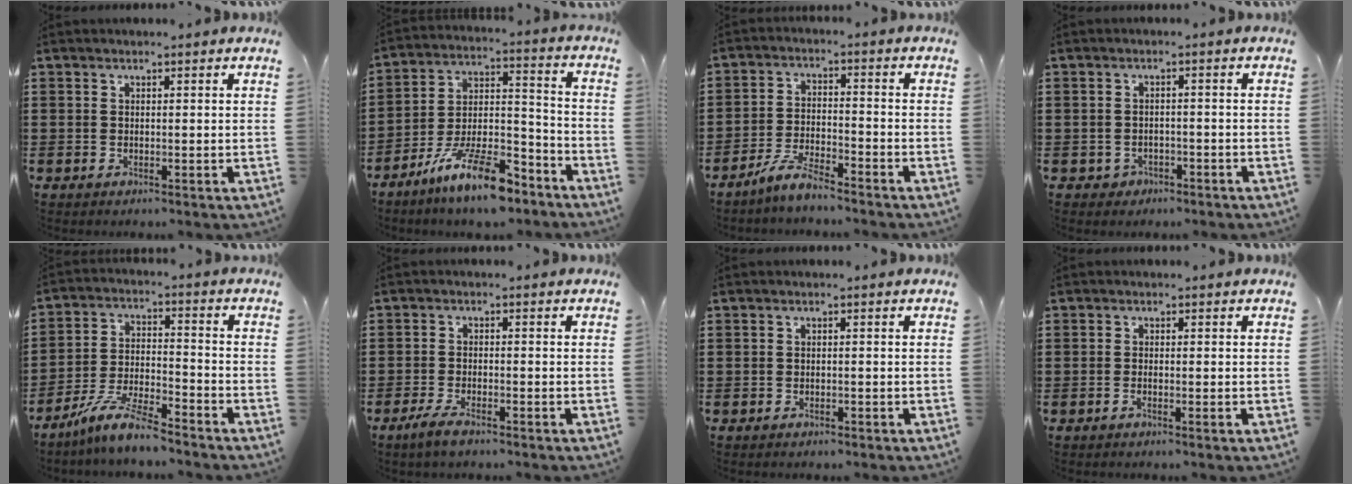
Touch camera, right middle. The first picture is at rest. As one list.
[{"total": 12.7, "force": [-9.8, 2.6, 7.7], "torque": [-0.135, 0.031, -0.183]}, {"total": 5.4, "force": [-4.7, 0.7, 2.4], "torque": [-0.060, 0.000, -0.095]}, {"total": 1.6, "force": [-1.2, 1.0, 0.2], "torque": [-0.010, 0.001, -0.029]}, {"total": 8.2, "force": [-7.0, 0.8, 4.1], "torque": [-0.093, 0.002, -0.140]}, {"total": 2.7, "force": [-2.0, 0.6, 1.8], "torque": [-0.043, 0.001, -0.042]}, {"total": 0.6, "force": [-0.6, 0.2, 0.1], "torque": [-0.004, 0.000, -0.013]}, {"total": 0.8, "force": [-0.5, 0.0, 0.6], "torque": [-0.011, -0.002, -0.010]}]